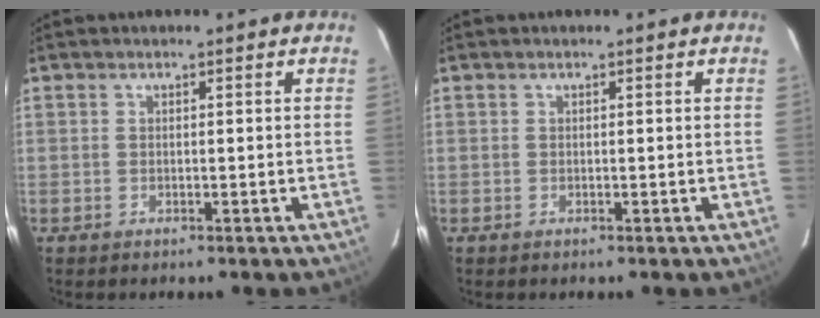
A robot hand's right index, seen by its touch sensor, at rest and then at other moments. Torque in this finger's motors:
{"motor_torque": [0.00, 0.00, 0.01, 0.01]}